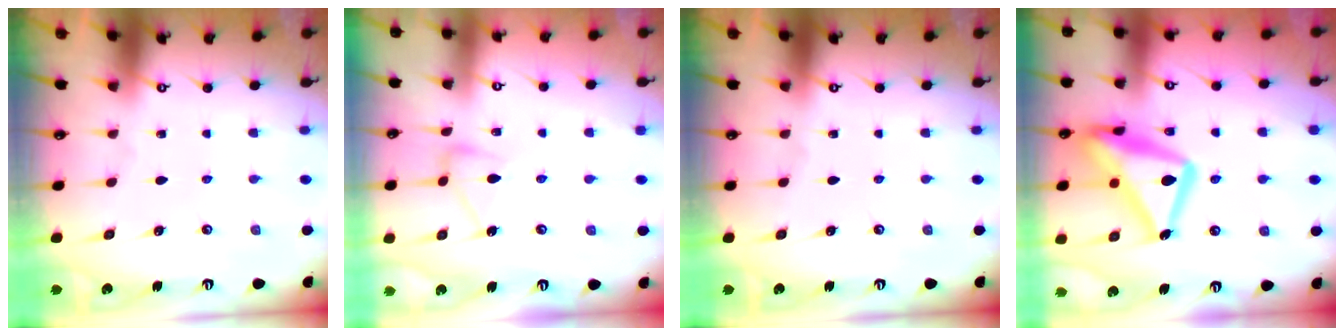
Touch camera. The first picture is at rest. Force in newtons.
{"total": 8.8, "press": 8.8, "slide": 0.4}
{"total": 0.0}
{"total": 20.4, "press": 20.4, "slide": 1.7}